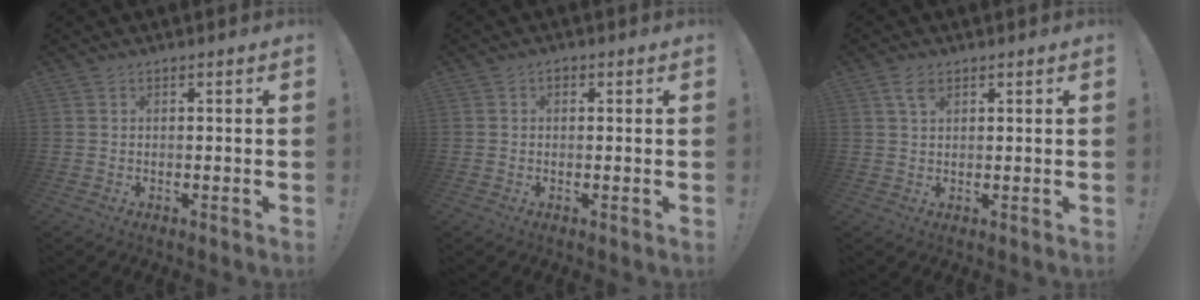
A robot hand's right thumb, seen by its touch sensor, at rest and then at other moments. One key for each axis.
{"total": 1.1, "fx": 0.0, "fy": 0.9, "fz": 0.5, "tx": -0.001, "ty": 0.002, "tz": -0.003}
{"total": 3.6, "fx": 2.1, "fy": 1.9, "fz": 2.3, "tx": -0.036, "ty": -0.005, "tz": 0.037}